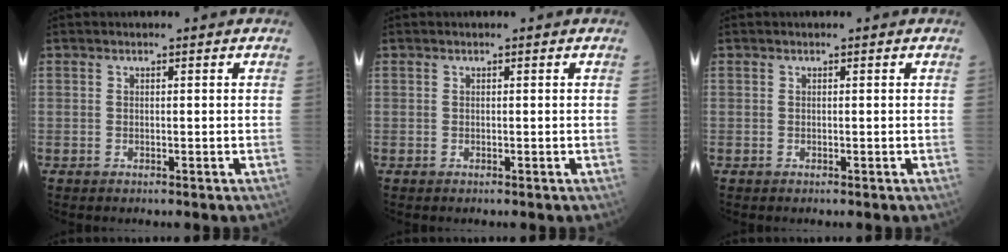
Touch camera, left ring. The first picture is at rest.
{"total": 0.0}
{"total": 0.0}